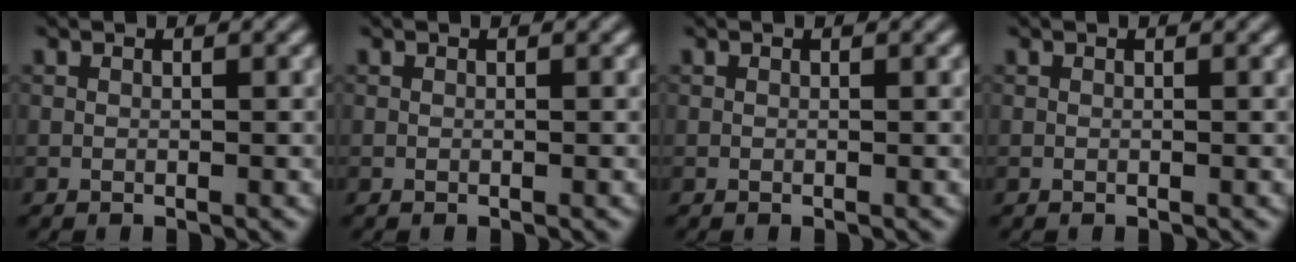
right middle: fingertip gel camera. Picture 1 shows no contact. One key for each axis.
{"total": 0.0}
{"total": 0.0}
{"total": 0.0}